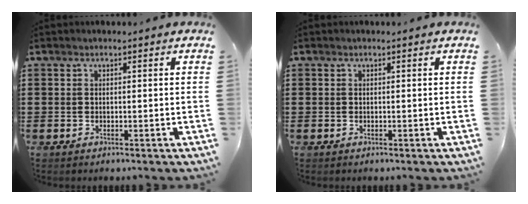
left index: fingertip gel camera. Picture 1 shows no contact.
{"total": 0.0}